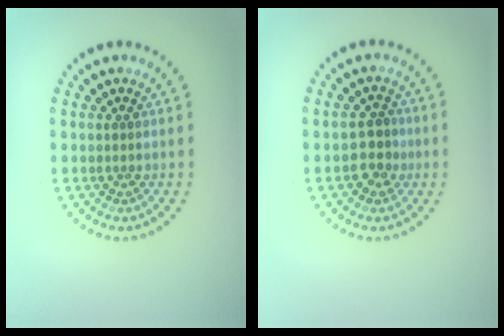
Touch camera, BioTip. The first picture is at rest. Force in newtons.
{"total": 2.6, "press": 2.4, "slide": 0.8}